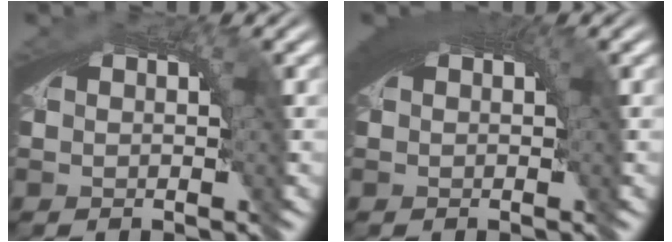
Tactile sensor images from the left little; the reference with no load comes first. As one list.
[{"total": 3.3, "force": [1.2, 0.9, 2.9], "torque": [-0.032, 0.011, 0.014]}]